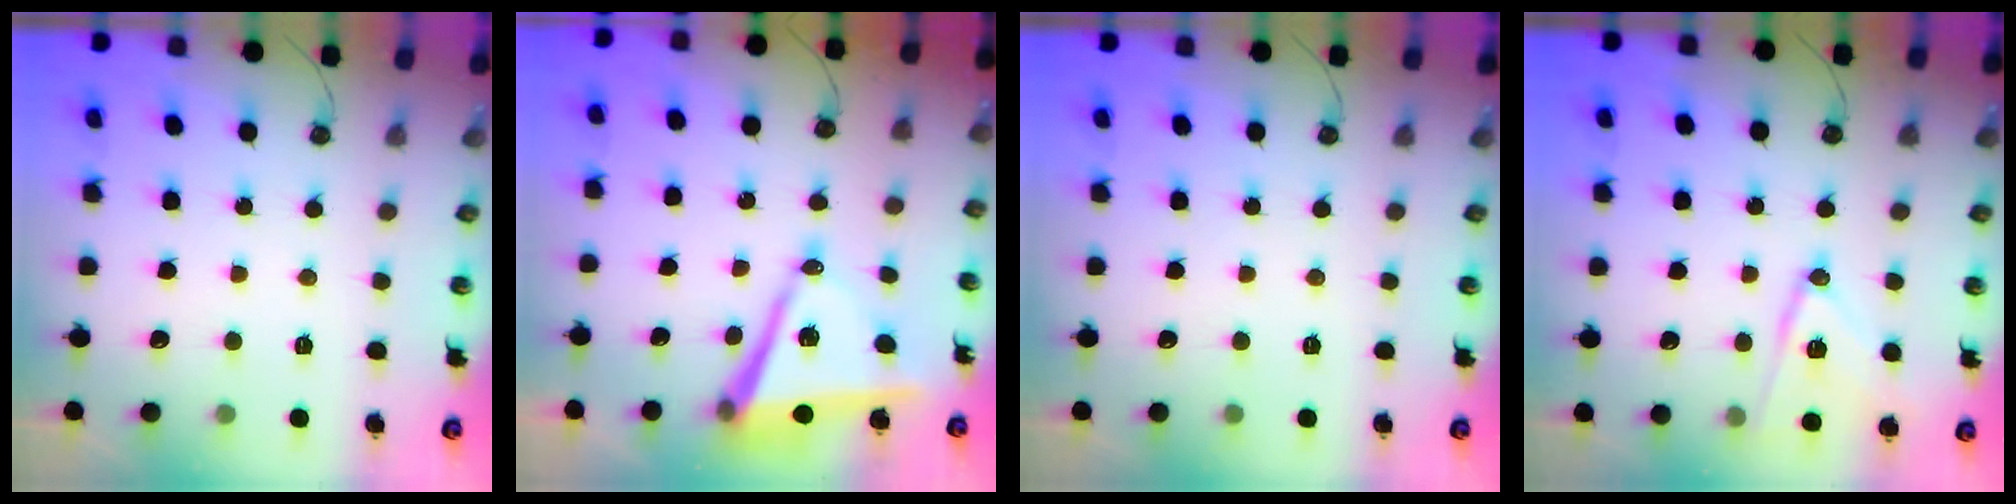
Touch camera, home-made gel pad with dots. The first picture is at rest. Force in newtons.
{"total": 11.0, "press": 10.1, "slide": 4.2}
{"total": 0.0}
{"total": 12.3, "press": 12.0, "slide": 2.9}